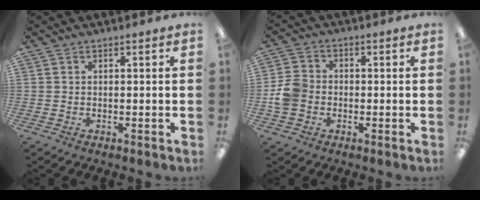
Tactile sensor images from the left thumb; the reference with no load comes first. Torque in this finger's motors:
{"motor_torque": [-0.55, 0.93, 0.38, -0.57, 0.03]}